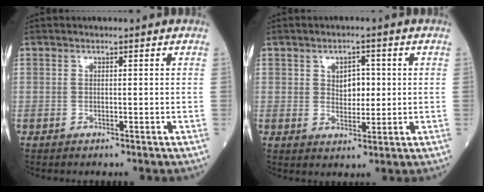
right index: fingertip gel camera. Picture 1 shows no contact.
{"total": 4.0, "force": [0.8, 2.4, 3.1], "torque": [-0.044, 0.002, 0.016]}